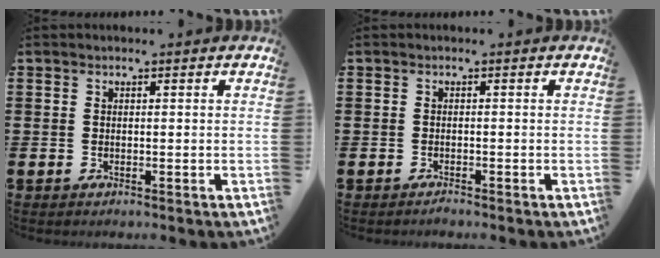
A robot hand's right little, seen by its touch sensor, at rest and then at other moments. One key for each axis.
{"total": 0.6, "fx": -0.5, "fy": 0.0, "fz": 0.2, "tx": -0.005, "ty": -0.003, "tz": -0.010}